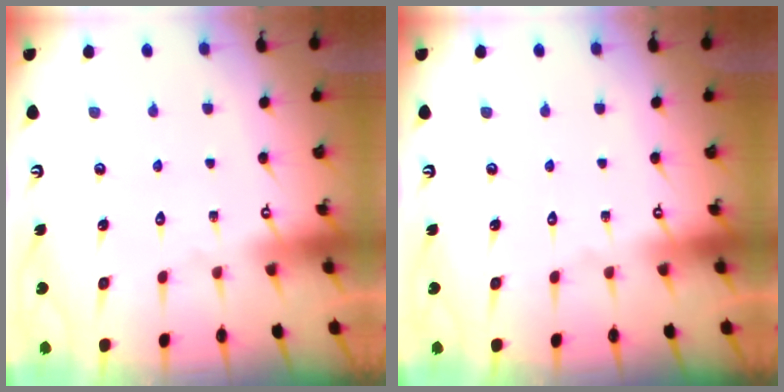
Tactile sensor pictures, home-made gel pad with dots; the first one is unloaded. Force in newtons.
{"total": 0.0}